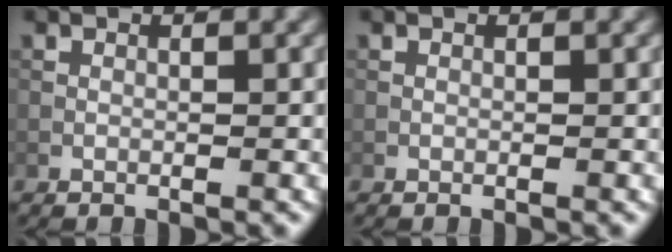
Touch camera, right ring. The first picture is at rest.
{"total": 0.0}